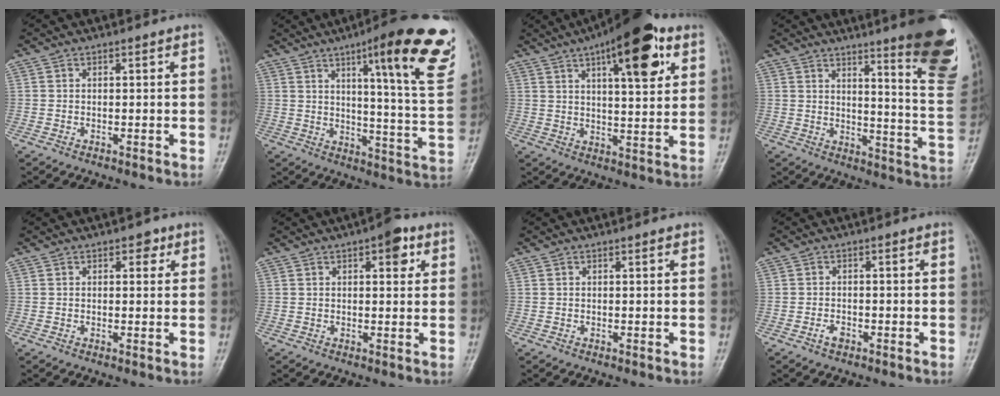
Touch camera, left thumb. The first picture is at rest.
{"total": 23.4, "force": [12.4, 3.7, 19.5], "torque": [-0.234, -0.053, 0.164]}
{"total": 16.7, "force": [8.1, 5.6, 13.5], "torque": [-0.168, -0.020, 0.114]}
{"total": 20.0, "force": [12.4, 3.1, 15.4], "torque": [-0.162, -0.084, 0.155]}
{"total": 2.4, "force": [1.2, 1.5, 1.4], "torque": [-0.001, -0.002, 0.013]}
{"total": 4.8, "force": [2.3, 2.2, 3.7], "torque": [-0.031, -0.003, 0.023]}
{"total": 0.6, "force": [0.4, 0.2, 0.4], "torque": [-0.007, -0.001, 0.004]}
{"total": 1.8, "force": [-1.1, 1.0, 1.0], "torque": [-0.017, 0.006, -0.020]}